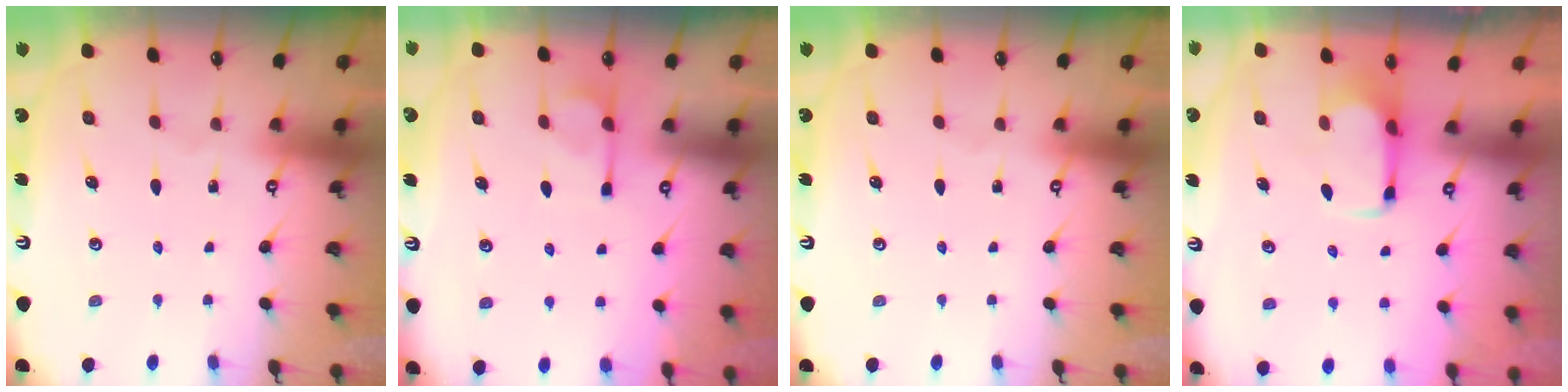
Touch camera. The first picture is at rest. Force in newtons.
{"total": 2.0, "press": 1.5, "slide": 1.2}
{"total": 0.0}
{"total": 2.7, "press": 2.5, "slide": 0.9}